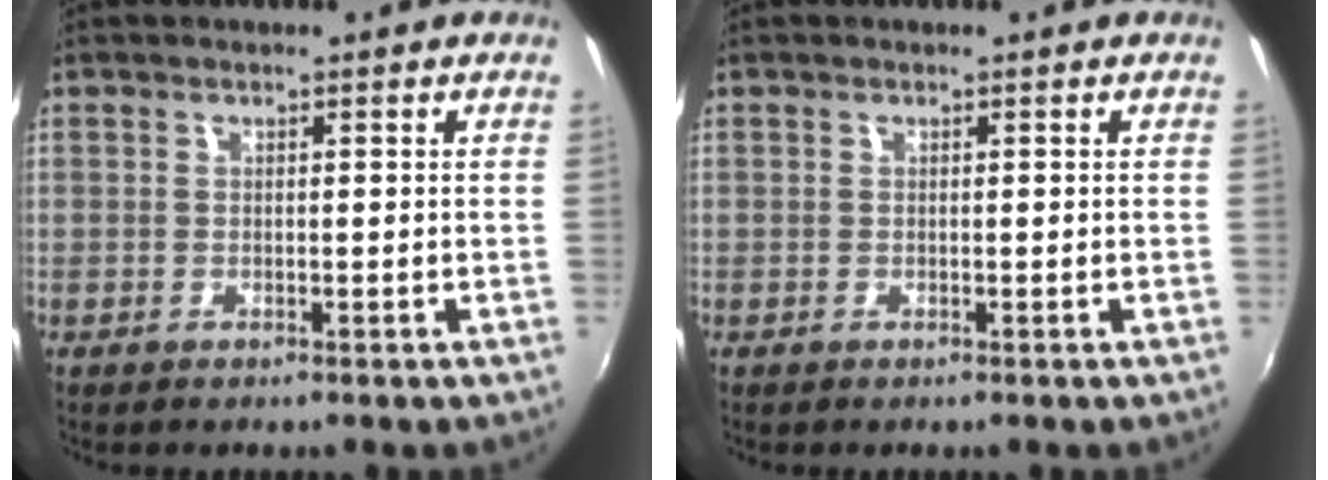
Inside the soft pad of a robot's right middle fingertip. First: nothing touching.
{"total": 0.0}